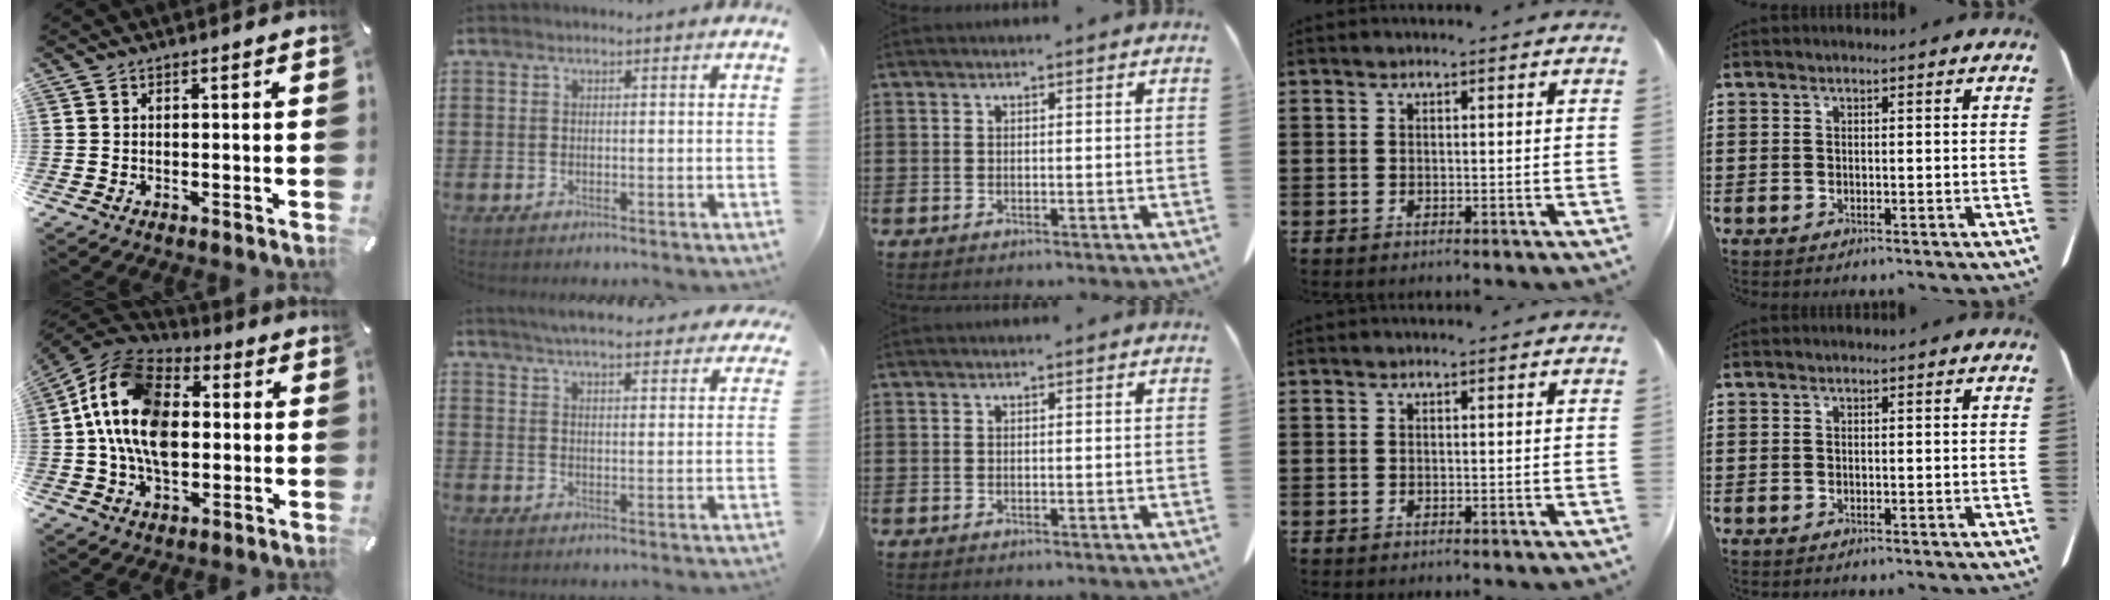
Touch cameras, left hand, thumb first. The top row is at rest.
{"thumb": {"total": 17.9, "force": [-0.3, 12.7, 12.6], "torque": [-0.281, 0.016, -0.009]}, "index": {"total": 5.7, "force": [5.4, 0.1, 1.7], "torque": [-0.051, -0.022, 0.097]}}